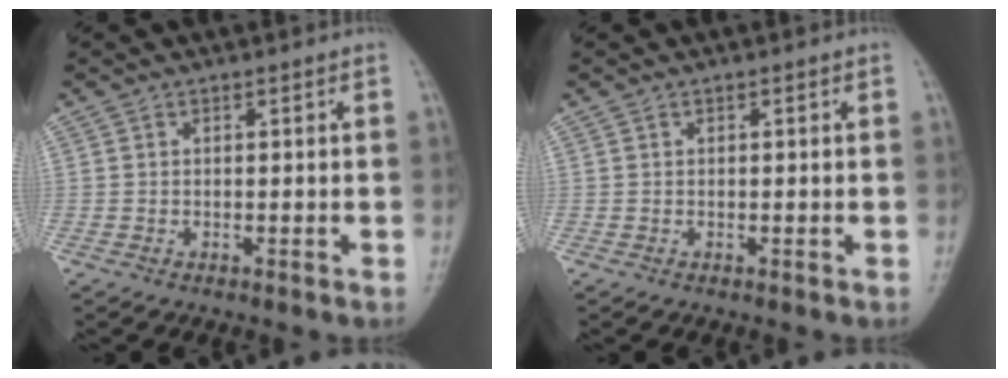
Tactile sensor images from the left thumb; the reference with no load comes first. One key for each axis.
{"total": 0.0}